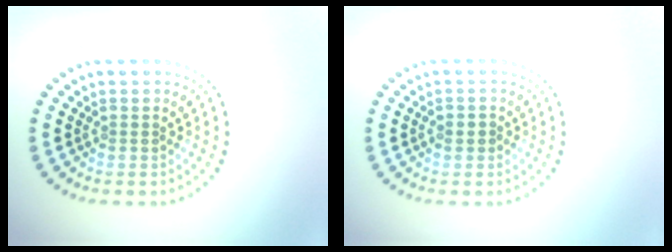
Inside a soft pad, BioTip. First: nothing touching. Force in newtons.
{"total": 1.2, "press": 1.1, "slide": 0.4}